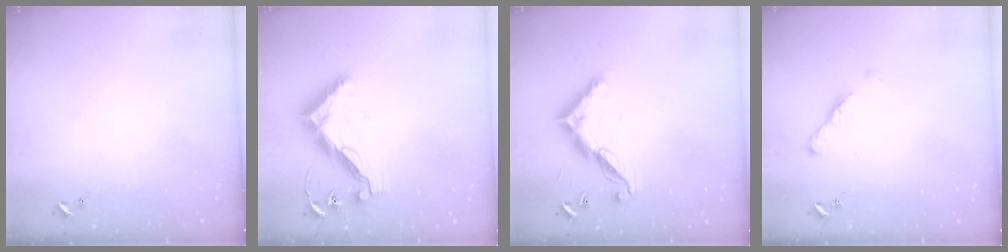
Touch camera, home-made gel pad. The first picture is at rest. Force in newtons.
{"total": 12.7, "press": 12.7, "slide": 0.5}
{"total": 12.8, "press": 12.8, "slide": 0.4}
{"total": 6.8, "press": 6.7, "slide": 0.6}